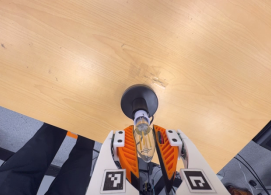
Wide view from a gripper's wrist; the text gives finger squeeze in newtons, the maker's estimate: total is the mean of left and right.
{"total": 13.3, "left": 13.6, "right": 13.0}